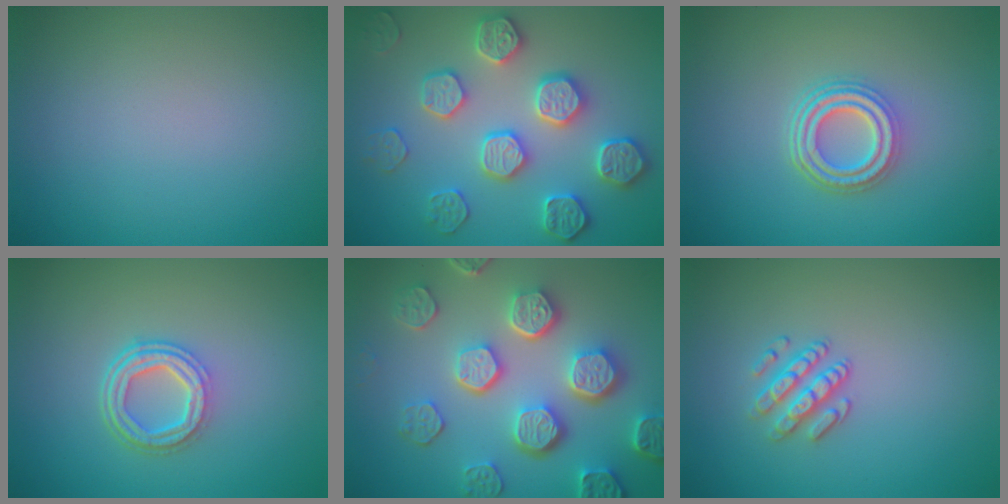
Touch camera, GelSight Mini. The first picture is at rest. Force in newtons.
{"total": 5.0, "press": 5.0, "slide": 0.5}
{"total": 4.6, "press": 3.3, "slide": 3.2}
{"total": 4.1, "press": 3.0, "slide": 2.7}
{"total": 7.6, "press": 5.9, "slide": 4.8}
{"total": 2.5, "press": 2.3, "slide": 0.9}